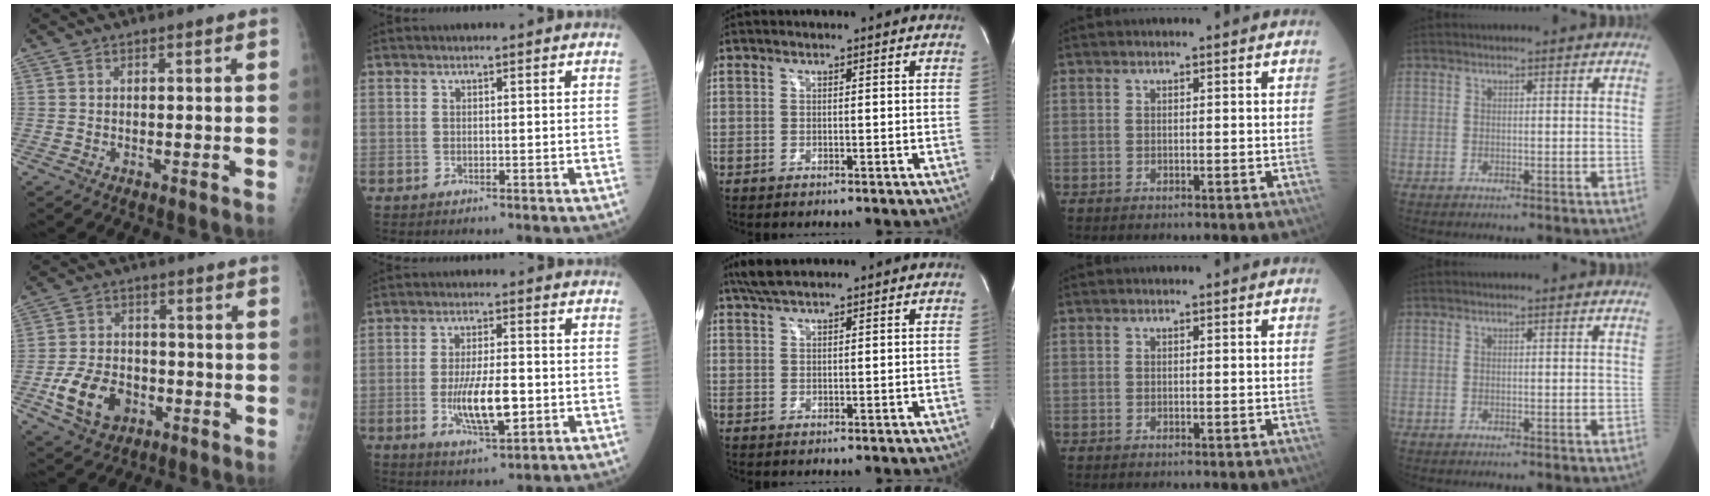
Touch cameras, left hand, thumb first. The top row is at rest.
{"thumb": {"total": 11.0, "force": [-4.0, 7.9, 6.5], "torque": [-0.100, 0.015, -0.070]}, "index": {"total": 8.5, "force": [-1.8, 2.5, 8.0], "torque": [-0.155, -0.013, -0.027]}, "middle": {"total": 4.2, "force": [3.5, 0.7, 2.2], "torque": [-0.051, 0.018, 0.068]}}